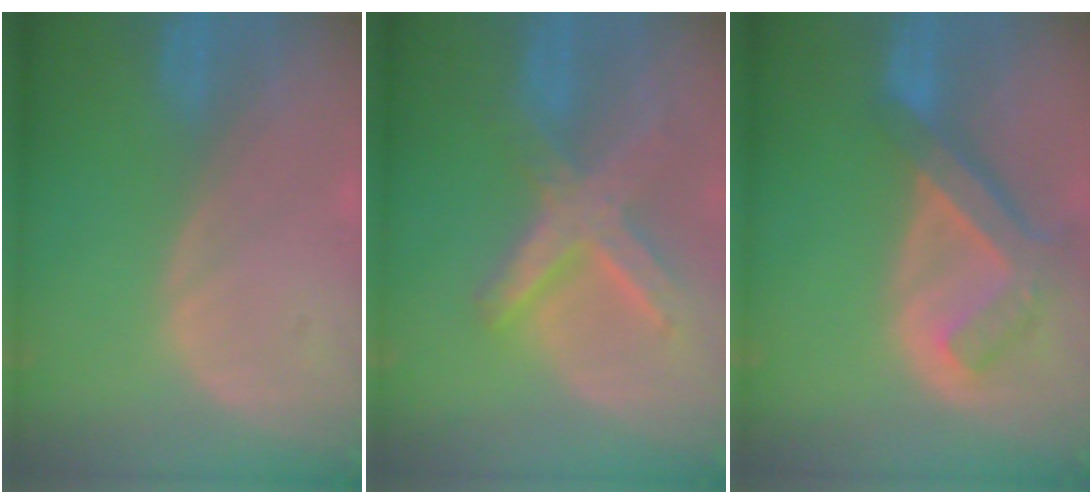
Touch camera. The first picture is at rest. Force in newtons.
{"total": 8.4, "press": 7.2, "slide": 4.4}
{"total": 7.6, "press": 6.6, "slide": 3.7}